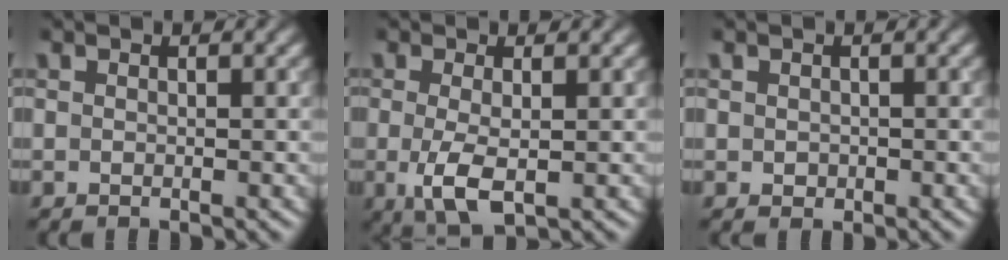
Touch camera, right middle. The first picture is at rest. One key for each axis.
{"total": 3.5, "fx": -0.5, "fy": 1.2, "fz": 3.3, "tx": -0.072, "ty": -0.011, "tz": -0.009}
{"total": 0.7, "fx": 0.0, "fy": 0.6, "fz": 0.2, "tx": -0.002, "ty": -0.003, "tz": -0.001}